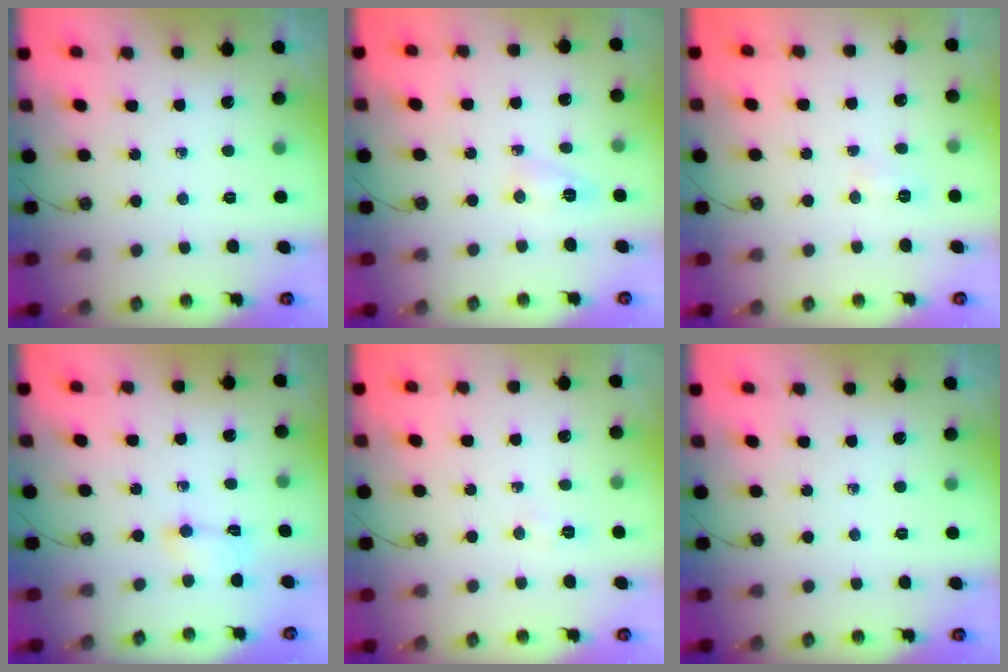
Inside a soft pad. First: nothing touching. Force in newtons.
{"total": 3.2, "press": 3.2, "slide": 0.7}
{"total": 4.4, "press": 4.3, "slide": 0.8}
{"total": 3.5, "press": 3.4, "slide": 0.8}
{"total": 4.3, "press": 3.7, "slide": 2.3}
{"total": 0.0}